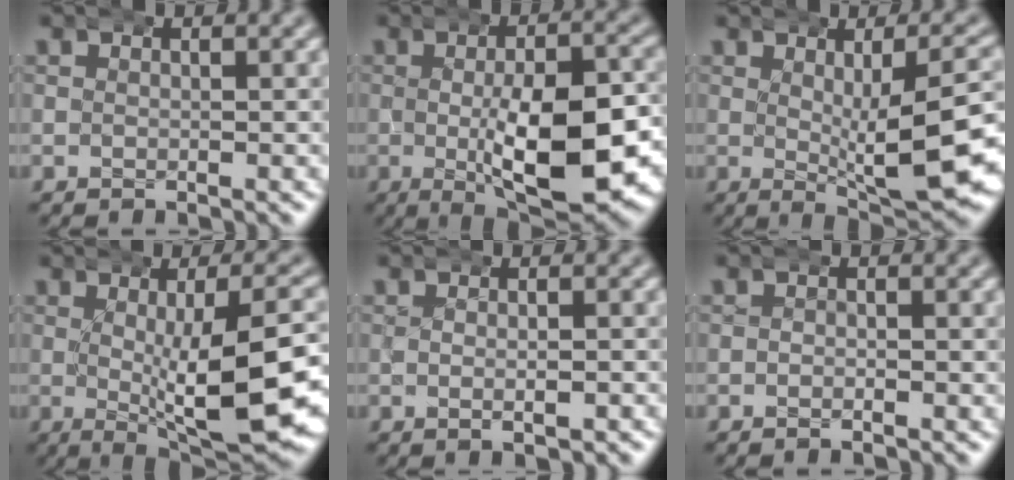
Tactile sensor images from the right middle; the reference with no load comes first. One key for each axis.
{"total": 12.5, "fx": -1.7, "fy": 4.8, "fz": 11.4, "tx": -0.170, "ty": -0.027, "tz": -0.006}
{"total": 9.5, "fx": 0.1, "fy": 2.8, "fz": 9.1, "tx": -0.122, "ty": -0.006, "tz": 0.013}
{"total": 11.8, "fx": -0.4, "fy": 3.6, "fz": 11.2, "tx": -0.162, "ty": -0.010, "tz": 0.011}
{"total": 1.0, "fx": -0.2, "fy": 0.4, "fz": 0.8, "tx": -0.013, "ty": -0.001, "tz": -0.005}
{"total": 0.8, "fx": -0.7, "fy": 0.2, "fz": 0.3, "tx": -0.009, "ty": -0.005, "tz": -0.013}